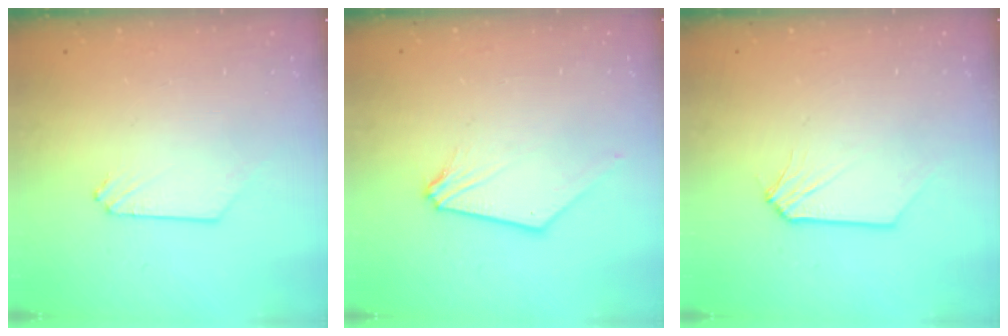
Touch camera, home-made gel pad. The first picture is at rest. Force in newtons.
{"total": 2.1, "press": 2.1, "slide": 0.6}
{"total": 0.8, "press": 0.8, "slide": 0.1}